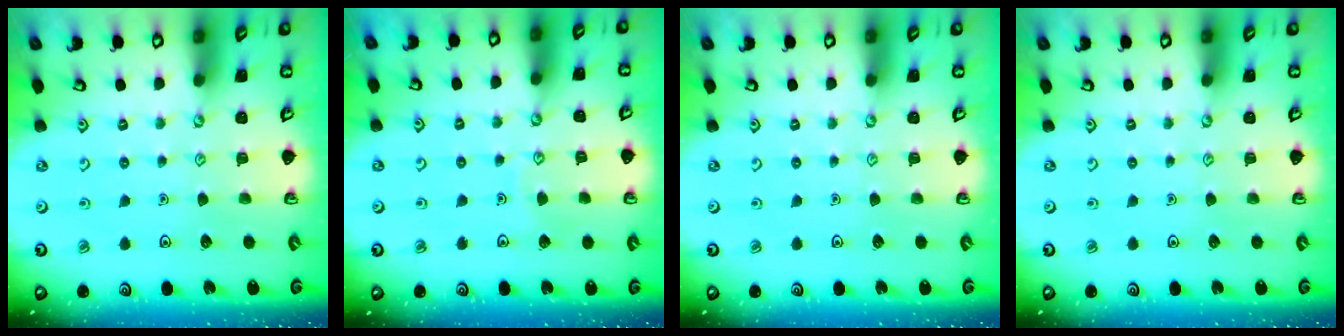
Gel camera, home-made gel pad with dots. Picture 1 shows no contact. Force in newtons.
{"total": 3.4, "press": 3.4, "slide": 0.3}
{"total": 0.0}
{"total": 0.0}